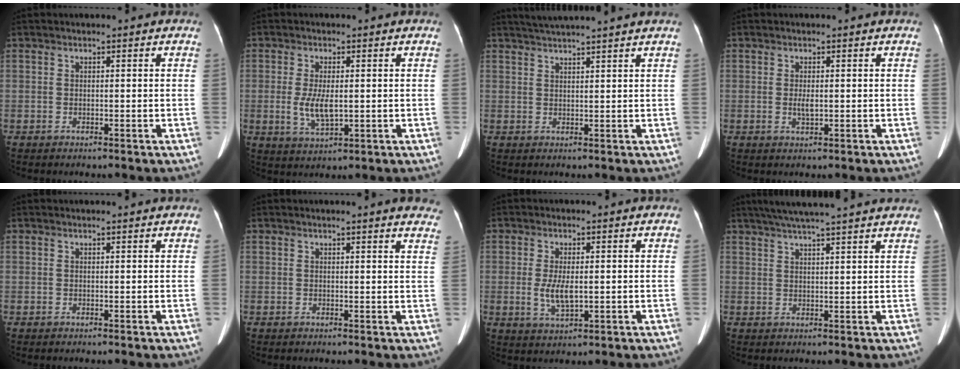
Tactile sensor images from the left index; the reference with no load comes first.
{"total": 4.9, "force": [-0.3, 1.7, 4.6], "torque": [-0.101, -0.010, 0.001]}
{"total": 7.3, "force": [6.5, -1.3, 3.1], "torque": [-0.049, 0.027, 0.092]}
{"total": 1.5, "force": [-0.1, 0.4, 1.4], "torque": [-0.031, -0.002, 0.000]}
{"total": 1.9, "force": [1.9, -0.1, 0.5], "torque": [-0.009, 0.013, 0.023]}
{"total": 9.7, "force": [8.8, 1.1, 3.9], "torque": [-0.025, -0.011, 0.073]}
{"total": 4.3, "force": [-0.2, 1.5, 4.0], "torque": [-0.087, -0.009, 0.002]}
{"total": 14.4, "force": [12.4, -0.1, 7.3], "torque": [-0.125, 0.038, 0.165]}